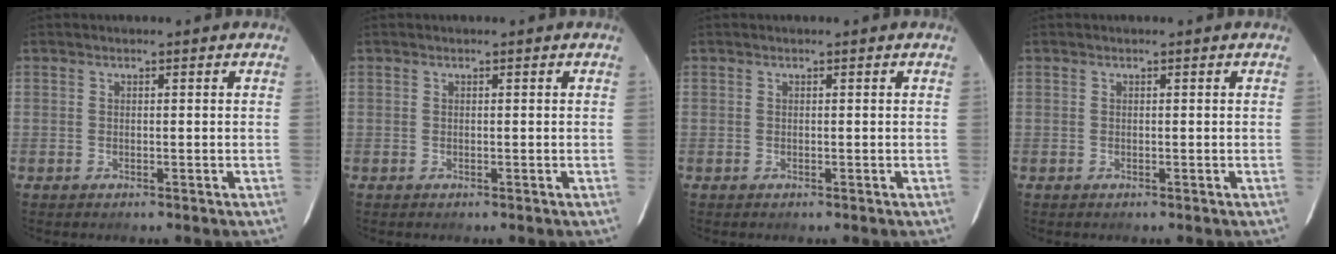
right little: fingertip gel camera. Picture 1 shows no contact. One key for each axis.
{"total": 0.0}
{"total": 0.0}
{"total": 0.0}